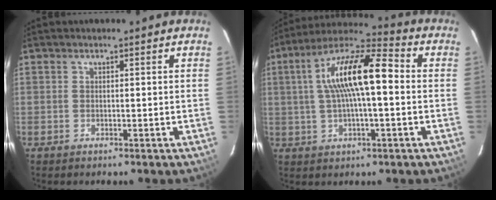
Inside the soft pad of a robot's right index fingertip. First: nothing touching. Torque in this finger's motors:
{"motor_torque": [1.27, -0.19, 1.06, 0.21]}